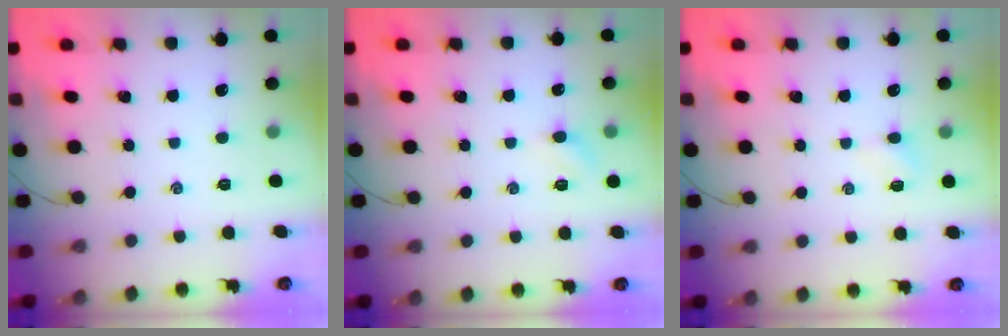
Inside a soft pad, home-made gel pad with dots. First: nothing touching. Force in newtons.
{"total": 3.1, "press": 3.0, "slide": 1.0}
{"total": 2.6, "press": 2.5, "slide": 0.9}